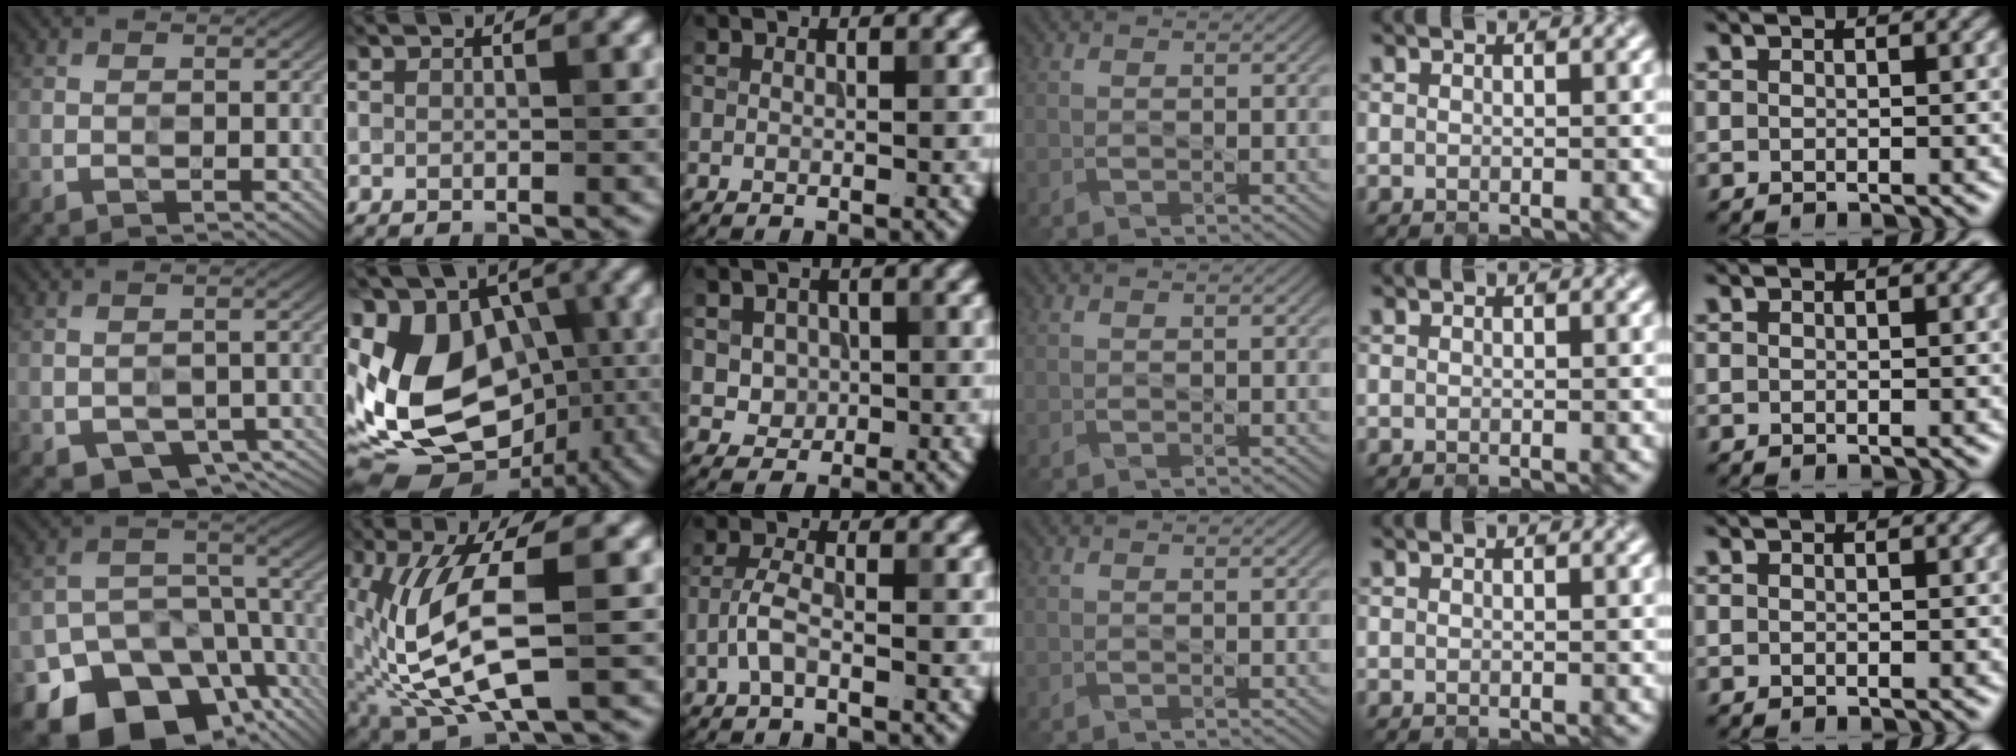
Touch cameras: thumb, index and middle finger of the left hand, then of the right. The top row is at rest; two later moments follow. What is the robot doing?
{"motion": "close", "object": "jewelry box"}